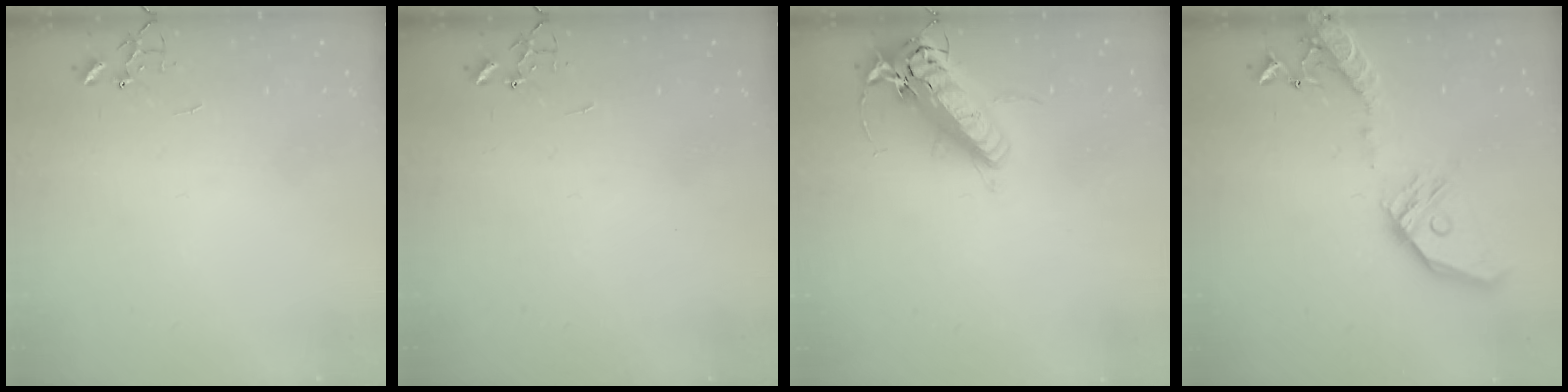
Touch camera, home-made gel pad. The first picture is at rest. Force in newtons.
{"total": 0.0}
{"total": 19.5, "press": 19.1, "slide": 3.7}
{"total": 18.2, "press": 17.9, "slide": 3.1}